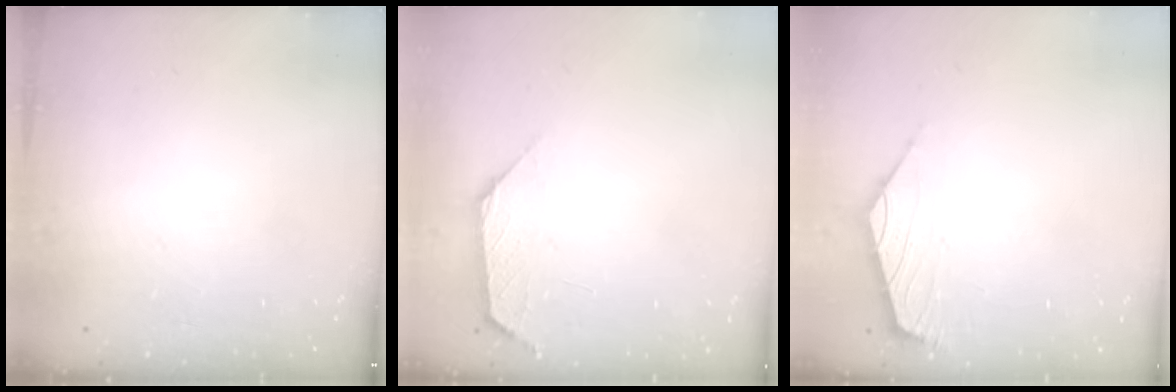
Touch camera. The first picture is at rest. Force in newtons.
{"total": 1.0, "press": 0.8, "slide": 0.5}
{"total": 1.6, "press": 1.4, "slide": 0.6}